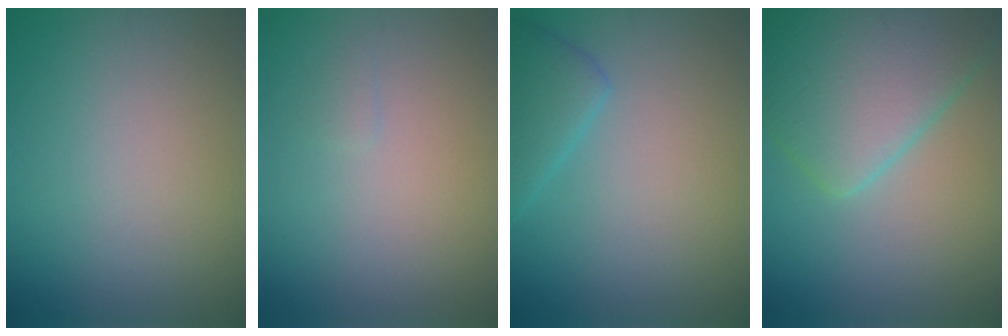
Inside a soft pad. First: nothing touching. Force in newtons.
{"total": 0.5, "press": 0.5, "slide": 0.1}
{"total": 2.9, "press": 2.9, "slide": 0.2}
{"total": 9.5, "press": 9.4, "slide": 0.4}